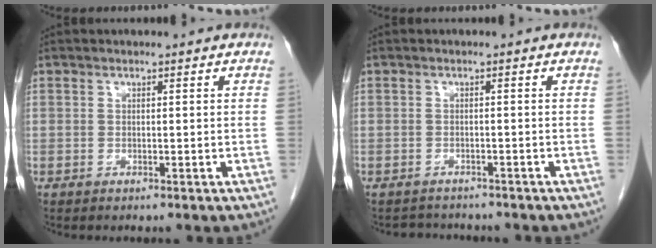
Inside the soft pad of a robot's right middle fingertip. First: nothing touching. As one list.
[{"total": 2.9, "force": [-2.8, 0.8, 0.0], "torque": [-0.001, -0.005, -0.040]}]